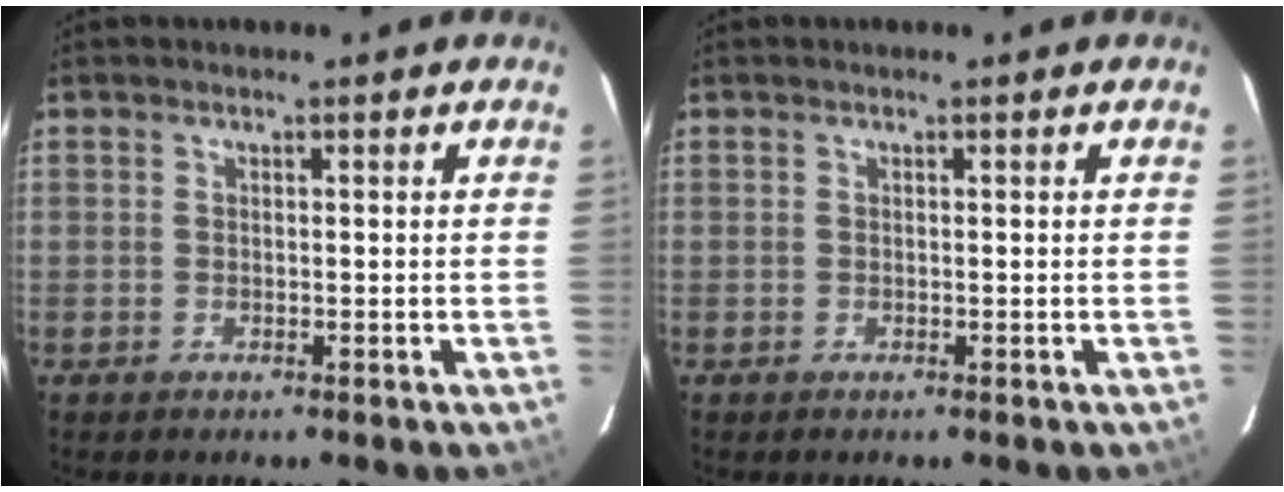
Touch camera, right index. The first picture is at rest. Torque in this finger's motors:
{"motor_torque": [0.00, 0.00, 0.00, 0.00]}